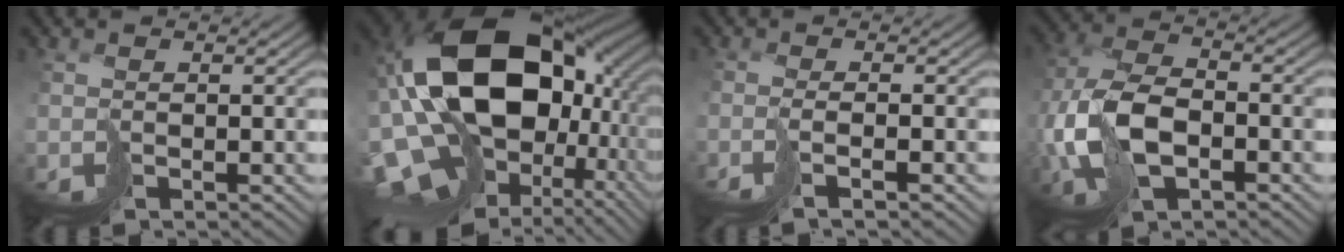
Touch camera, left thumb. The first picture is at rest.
{"total": 21.2, "force": [1.7, 15.2, 14.7], "torque": [-0.329, -0.035, 0.048]}
{"total": 1.9, "force": [-0.7, -0.4, 1.7], "torque": [-0.013, 0.005, -0.028]}
{"total": 11.1, "force": [-2.0, 6.4, 8.9], "torque": [-0.234, -0.010, -0.044]}